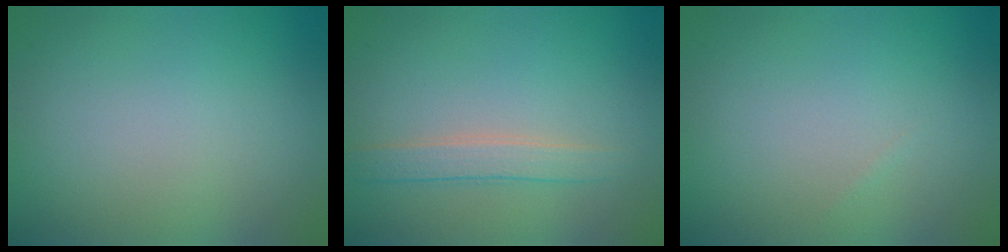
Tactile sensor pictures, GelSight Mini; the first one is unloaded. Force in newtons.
{"total": 2.1, "press": 2.1, "slide": 0.1}
{"total": 0.0}